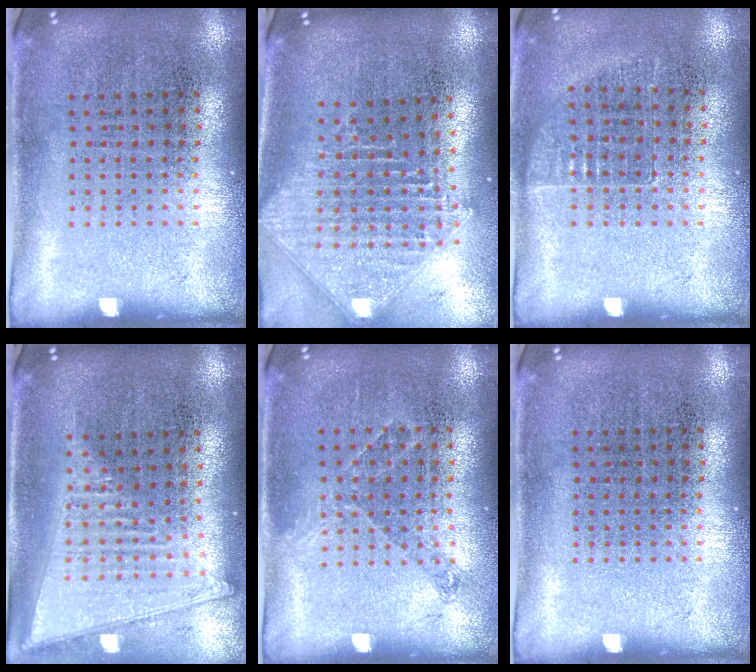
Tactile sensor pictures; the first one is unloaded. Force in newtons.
{"total": 2.5, "press": 2.0, "slide": 1.6}
{"total": 0.7, "press": 0.7, "slide": 0.1}
{"total": 2.0, "press": 1.7, "slide": 1.0}
{"total": 0.9, "press": 0.7, "slide": 0.5}
{"total": 0.0}